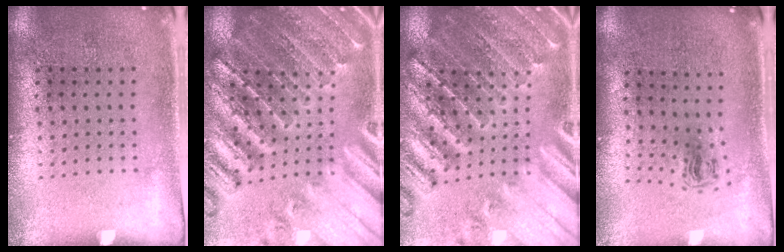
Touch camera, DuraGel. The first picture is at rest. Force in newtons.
{"total": 2.8, "press": 2.7, "slide": 0.3}
{"total": 2.0, "press": 2.0, "slide": 0.1}
{"total": 0.7, "press": 0.4, "slide": 0.6}